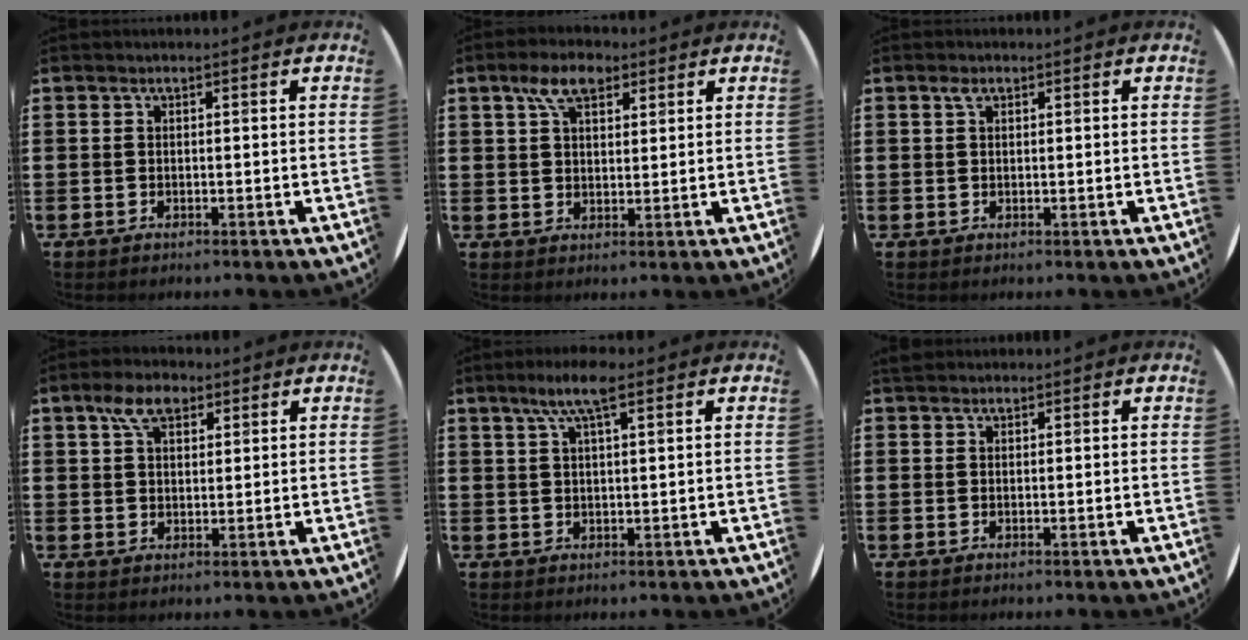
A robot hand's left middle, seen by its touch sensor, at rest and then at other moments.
{"total": 5.9, "force": [3.7, 3.0, 3.4], "torque": [-0.061, 0.005, 0.066]}
{"total": 1.3, "force": [0.8, 0.8, 0.7], "torque": [-0.008, 0.001, 0.013]}
{"total": 5.4, "force": [3.3, 2.9, 3.1], "torque": [-0.053, 0.005, 0.058]}
{"total": 5.5, "force": [3.4, 1.1, 4.2], "torque": [-0.090, 0.009, 0.059]}
{"total": 0.7, "force": [0.6, 0.3, 0.0], "torque": [-0.002, 0.002, 0.013]}